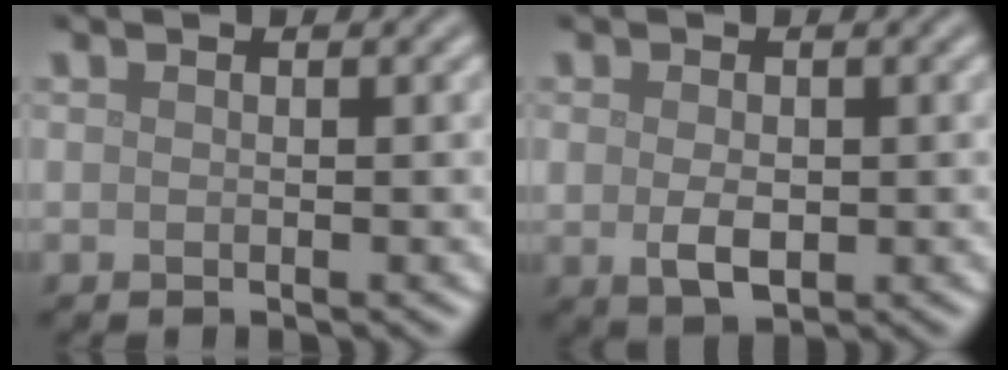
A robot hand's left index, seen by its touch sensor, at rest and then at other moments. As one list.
[{"total": 2.8, "force": [-0.2, 1.7, 2.2], "torque": [-0.043, -0.005, 0.001]}]